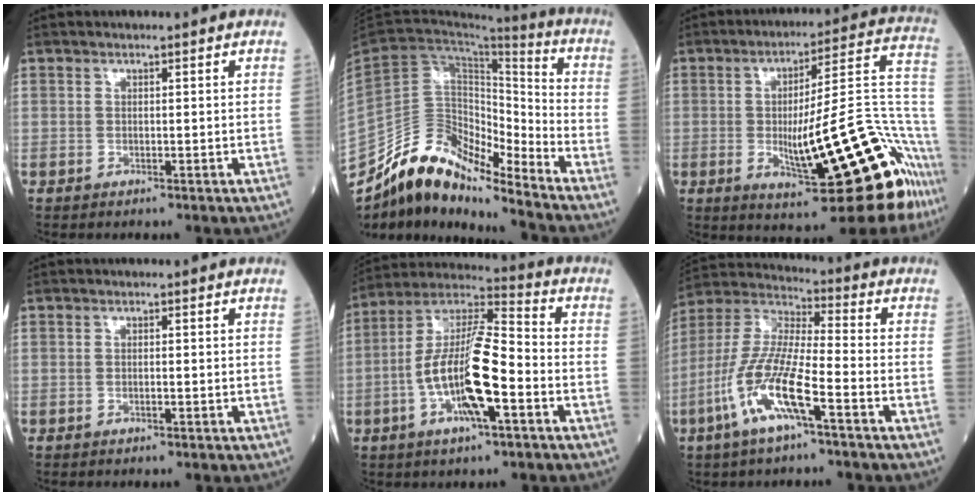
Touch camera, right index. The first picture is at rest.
{"total": 12.9, "force": [-11.6, 3.4, 4.5], "torque": [-0.079, 0.066, -0.210]}
{"total": 22.8, "force": [-8.5, 1.7, 21.1], "torque": [-0.211, 0.004, -0.117]}
{"total": 0.5, "force": [-0.3, 0.0, 0.4], "torque": [-0.013, 0.000, -0.005]}
{"total": 14.4, "force": [-3.9, 2.9, 13.5], "torque": [-0.265, 0.008, -0.074]}
{"total": 13.2, "force": [-5.9, 1.8, 11.7], "torque": [-0.258, -0.006, -0.118]}